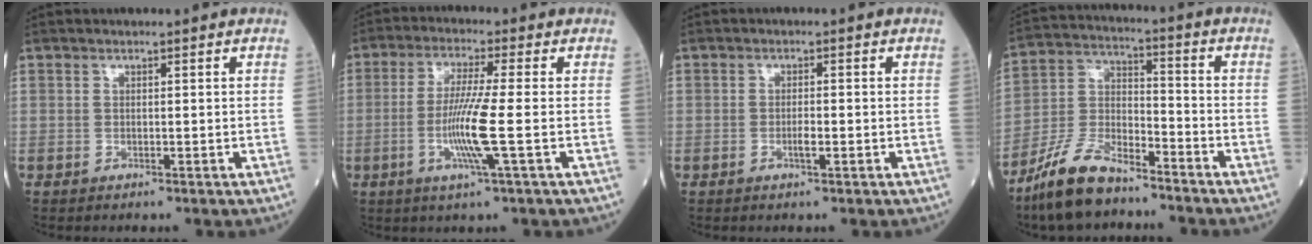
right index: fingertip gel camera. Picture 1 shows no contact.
{"total": 8.1, "force": [-1.8, -1.0, 7.9], "torque": [-0.158, -0.014, -0.039]}
{"total": 1.6, "force": [-0.6, 0.2, 1.4], "torque": [-0.026, 0.001, -0.011]}
{"total": 11.5, "force": [-9.3, 3.7, 5.8], "torque": [-0.126, 0.001, -0.183]}